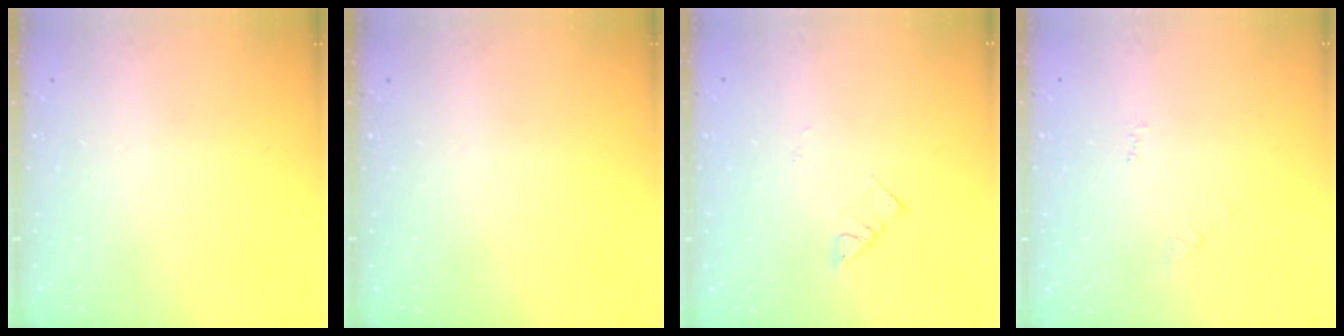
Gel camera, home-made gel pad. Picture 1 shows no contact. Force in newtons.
{"total": 0.0}
{"total": 2.8, "press": 2.8, "slide": 0.3}
{"total": 2.5, "press": 2.5, "slide": 0.4}